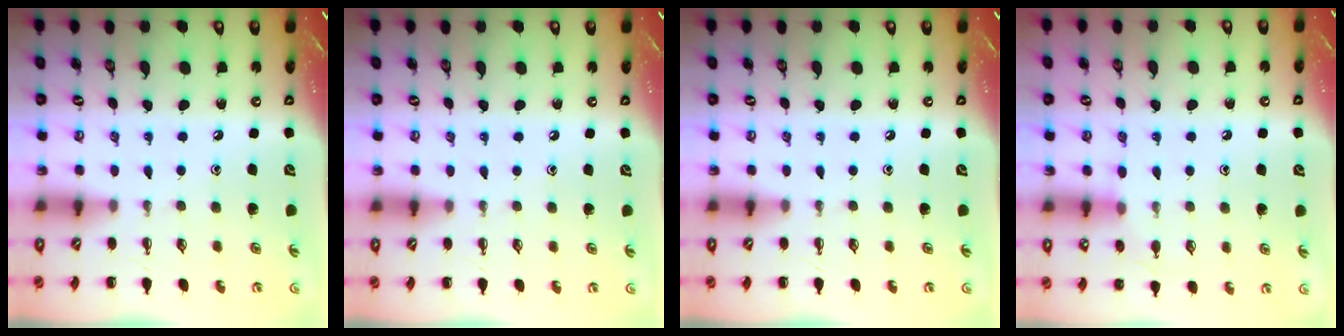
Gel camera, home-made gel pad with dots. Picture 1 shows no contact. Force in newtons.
{"total": 3.6, "press": 3.3, "slide": 1.3}
{"total": 0.0}
{"total": 8.2, "press": 7.8, "slide": 2.5}